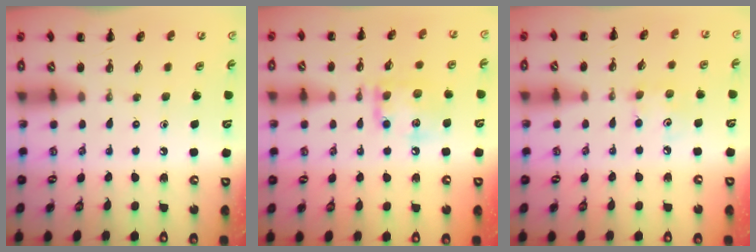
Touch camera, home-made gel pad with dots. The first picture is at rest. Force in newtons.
{"total": 11.7, "press": 11.6, "slide": 1.1}
{"total": 5.1, "press": 5.0, "slide": 1.1}